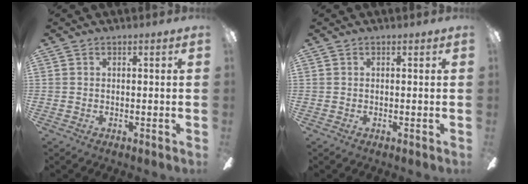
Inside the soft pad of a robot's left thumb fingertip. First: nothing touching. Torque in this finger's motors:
{"motor_torque": [0.00, 0.00, -0.07, -0.02, 0.00]}